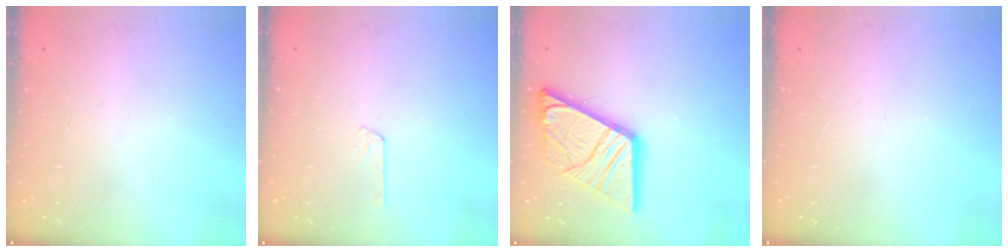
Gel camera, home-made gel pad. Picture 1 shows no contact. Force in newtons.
{"total": 2.9, "press": 2.9, "slide": 0.3}
{"total": 18.0, "press": 17.9, "slide": 2.1}
{"total": 0.0}